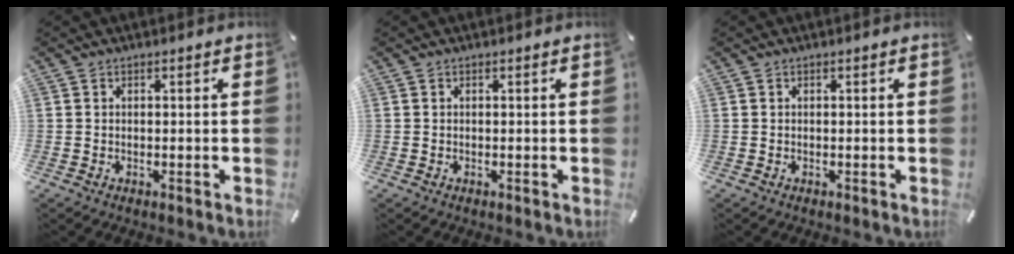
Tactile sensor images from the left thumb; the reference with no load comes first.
{"total": 0.0}
{"total": 0.0}